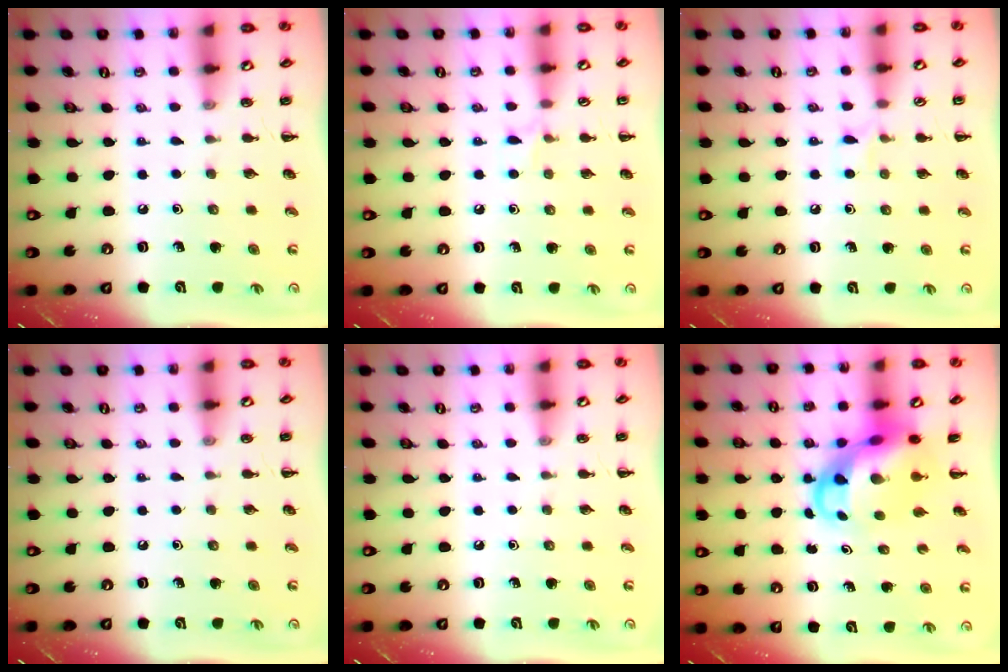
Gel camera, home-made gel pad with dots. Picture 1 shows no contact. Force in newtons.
{"total": 5.0, "press": 4.8, "slide": 1.4}
{"total": 4.0, "press": 3.6, "slide": 1.6}
{"total": 0.0}
{"total": 0.0}
{"total": 7.1, "press": 6.8, "slide": 2.1}